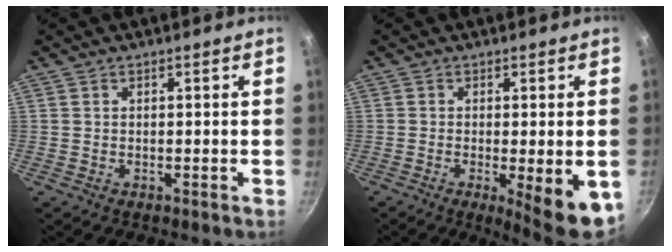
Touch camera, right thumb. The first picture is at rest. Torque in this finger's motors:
{"motor_torque": [-0.19, 0.55, 0.56, 0.55, 0.27]}